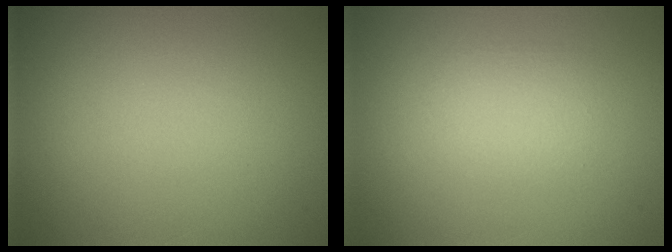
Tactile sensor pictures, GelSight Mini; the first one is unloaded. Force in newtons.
{"total": 1.7, "press": 1.7, "slide": 0.1}